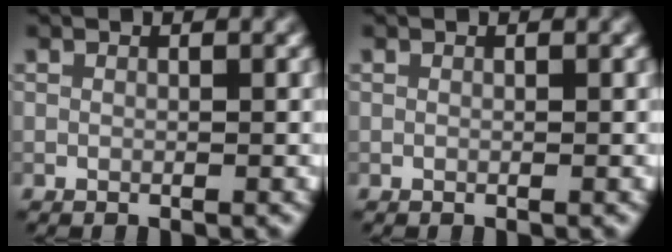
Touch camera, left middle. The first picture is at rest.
{"total": 0.0}